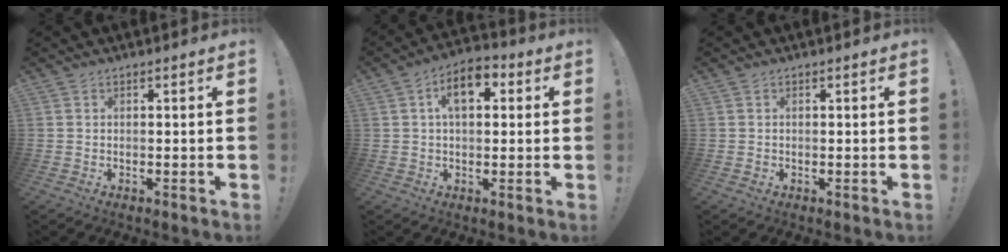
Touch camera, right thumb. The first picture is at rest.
{"total": 9.0, "force": [2.6, 5.2, 6.9], "torque": [-0.107, 0.009, 0.045]}
{"total": 0.6, "force": [0.1, 0.6, 0.0], "torque": [0.005, 0.001, -0.001]}